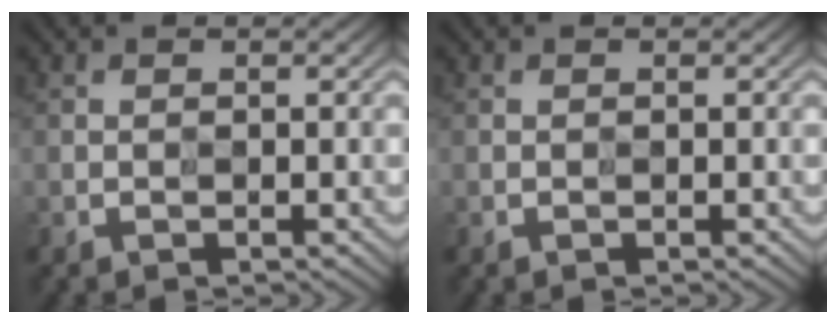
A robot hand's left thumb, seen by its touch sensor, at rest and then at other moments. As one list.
[{"total": 0.0}]